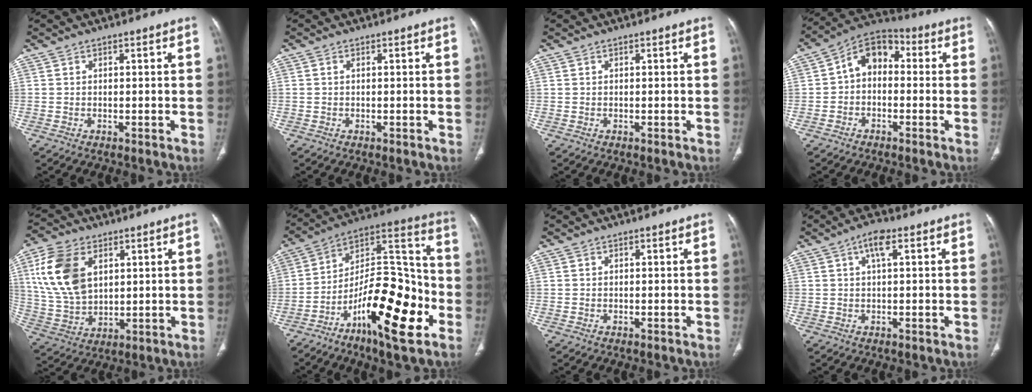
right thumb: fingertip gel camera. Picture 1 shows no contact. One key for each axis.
{"total": 0.5, "fx": 0.0, "fy": 0.3, "fz": 0.4, "tx": -0.012, "ty": 0.000, "tz": 0.000}
{"total": 0.0}
{"total": 8.7, "fx": -0.1, "fy": 6.3, "fz": 5.9, "tx": -0.069, "ty": 0.033, "tz": -0.023}
{"total": 15.4, "fx": 5.0, "fy": 9.8, "fz": 10.7, "tx": -0.206, "ty": -0.011, "tz": 0.106}
{"total": 23.2, "fx": -9.8, "fy": 8.0, "fz": 19.5, "tx": -0.298, "ty": 0.064, "tz": -0.159}
{"total": 0.0}
{"total": 4.0, "fx": 1.4, "fy": 1.4, "fz": 3.5, "tx": -0.060, "ty": 0.003, "tz": 0.019}